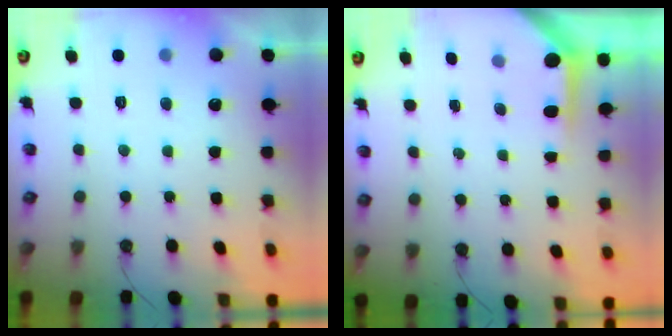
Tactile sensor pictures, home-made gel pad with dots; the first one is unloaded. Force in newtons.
{"total": 3.6, "press": 3.6, "slide": 0.4}